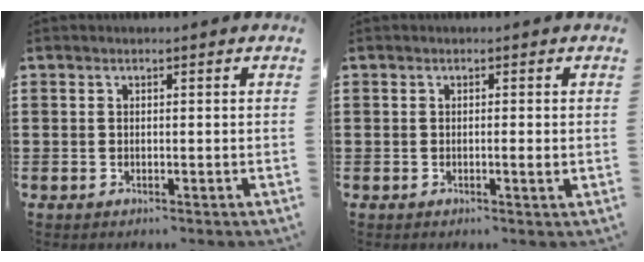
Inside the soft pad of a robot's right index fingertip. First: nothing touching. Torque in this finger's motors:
{"motor_torque": [0.01, -0.09, 0.01, 0.04]}